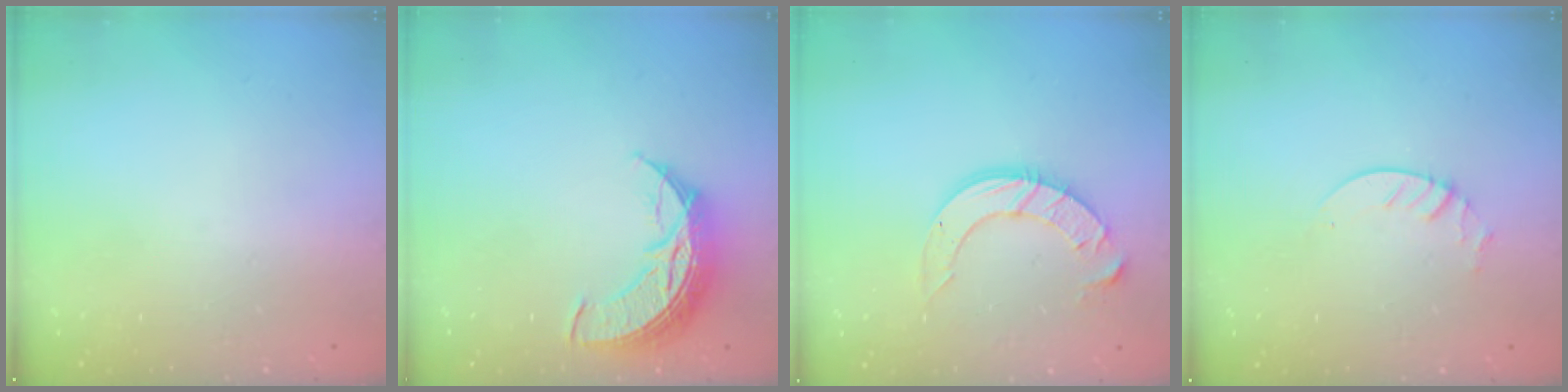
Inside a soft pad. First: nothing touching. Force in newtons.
{"total": 9.8, "press": 9.8, "slide": 0.9}
{"total": 10.2, "press": 10.2, "slide": 1.0}
{"total": 3.3, "press": 3.2, "slide": 0.3}